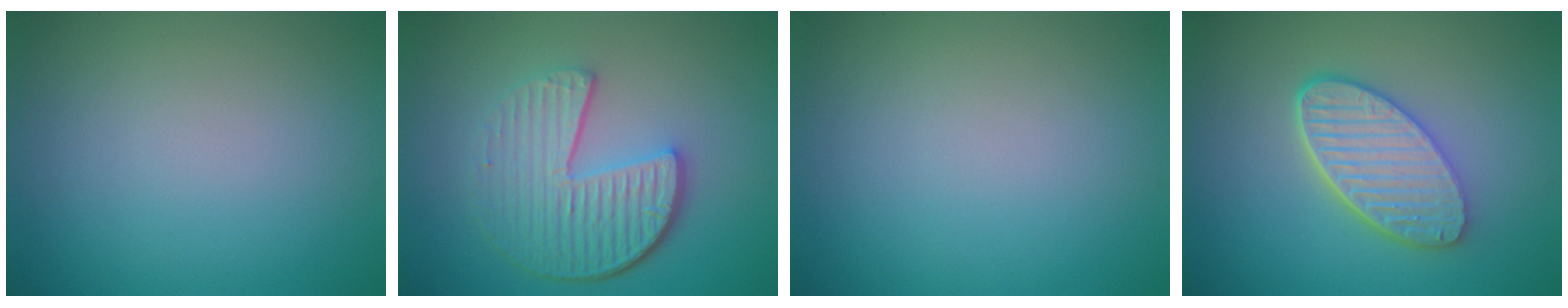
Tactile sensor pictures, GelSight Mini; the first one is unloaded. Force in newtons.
{"total": 6.1, "press": 4.4, "slide": 4.2}
{"total": 0.0}
{"total": 5.6, "press": 4.4, "slide": 3.5}